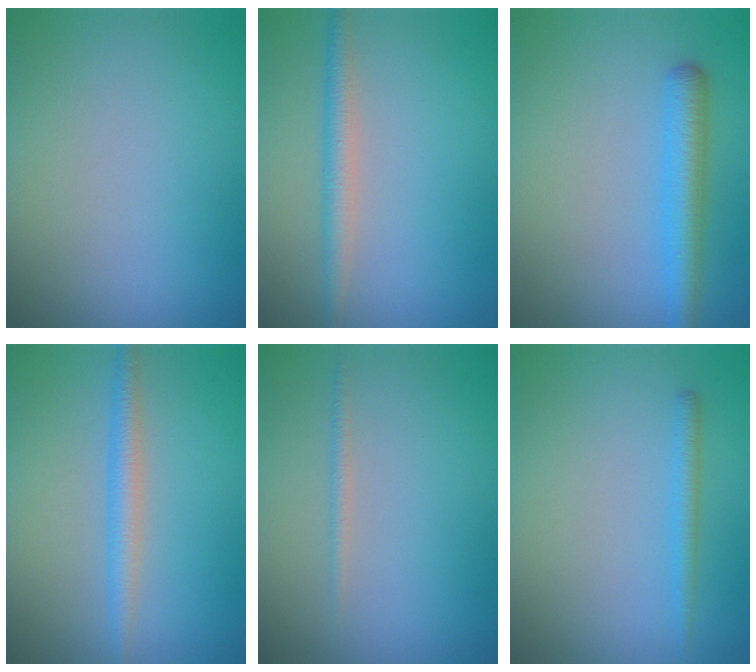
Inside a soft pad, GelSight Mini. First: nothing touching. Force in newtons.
{"total": 2.5, "press": 2.5, "slide": 0.1}
{"total": 3.4, "press": 3.4, "slide": 0.2}
{"total": 2.5, "press": 2.5, "slide": 0.1}
{"total": 0.8, "press": 0.8, "slide": 0.0}
{"total": 1.4, "press": 1.4, "slide": 0.1}